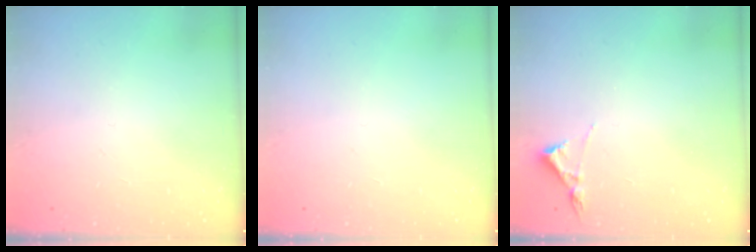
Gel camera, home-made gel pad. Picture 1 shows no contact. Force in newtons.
{"total": 0.0}
{"total": 3.2, "press": 3.2, "slide": 0.5}